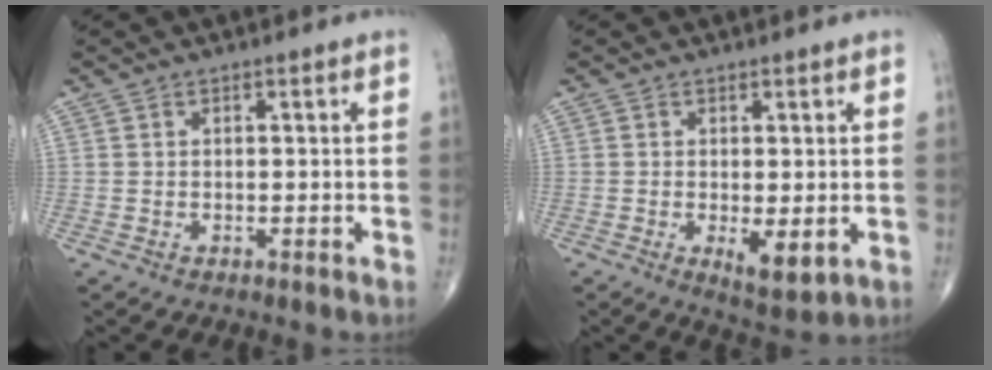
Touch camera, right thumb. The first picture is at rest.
{"total": 5.0, "force": [-0.9, 1.9, 4.6], "torque": [-0.065, -0.017, -0.008]}